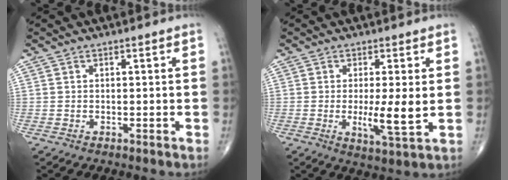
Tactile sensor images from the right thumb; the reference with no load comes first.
{"total": 6.8, "force": [-0.1, 1.1, 6.7], "torque": [-0.122, -0.021, -0.003]}